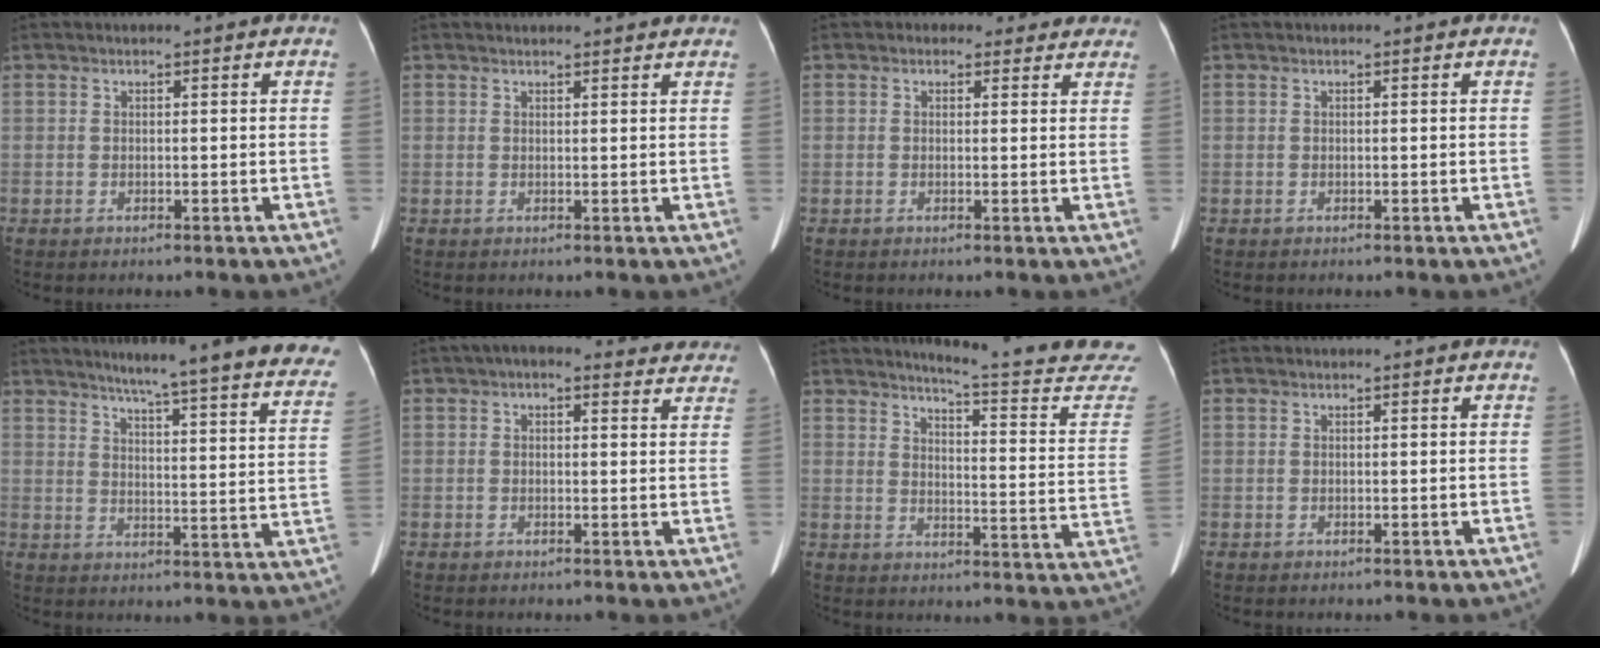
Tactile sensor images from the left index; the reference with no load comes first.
{"total": 5.4, "force": [5.2, 0.9, 1.4], "torque": [-0.014, 0.021, 0.053]}
{"total": 4.5, "force": [3.6, 2.6, 0.5], "torque": [0.007, 0.007, 0.028]}
{"total": 0.0}
{"total": 26.9, "force": [24.0, 0.9, 12.3], "torque": [-0.163, -0.085, 0.276]}
{"total": 9.8, "force": [8.1, 4.1, 3.8], "torque": [-0.022, 0.029, 0.080]}
{"total": 18.4, "force": [17.6, -0.8, 5.2], "torque": [-0.067, -0.127, 0.196]}
{"total": 0.0}